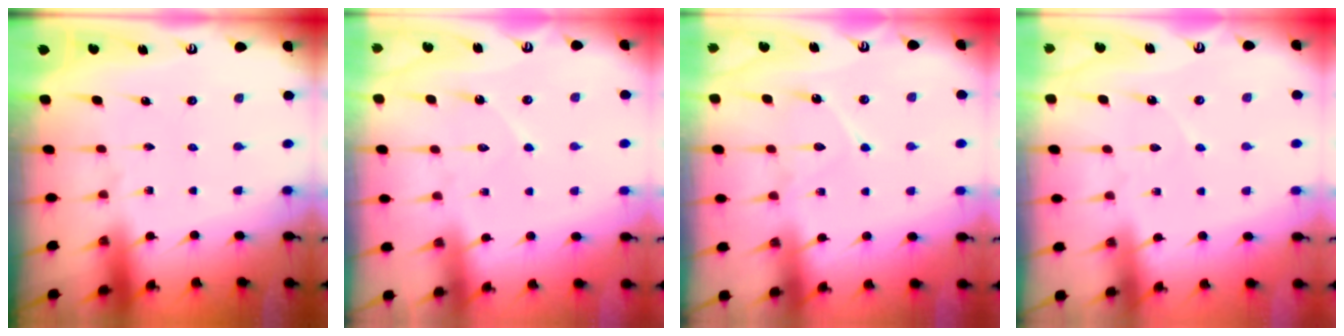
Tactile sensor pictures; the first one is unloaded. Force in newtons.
{"total": 5.8, "press": 5.8, "slide": 0.6}
{"total": 8.8, "press": 8.8, "slide": 0.9}
{"total": 2.7, "press": 2.7, "slide": 0.4}